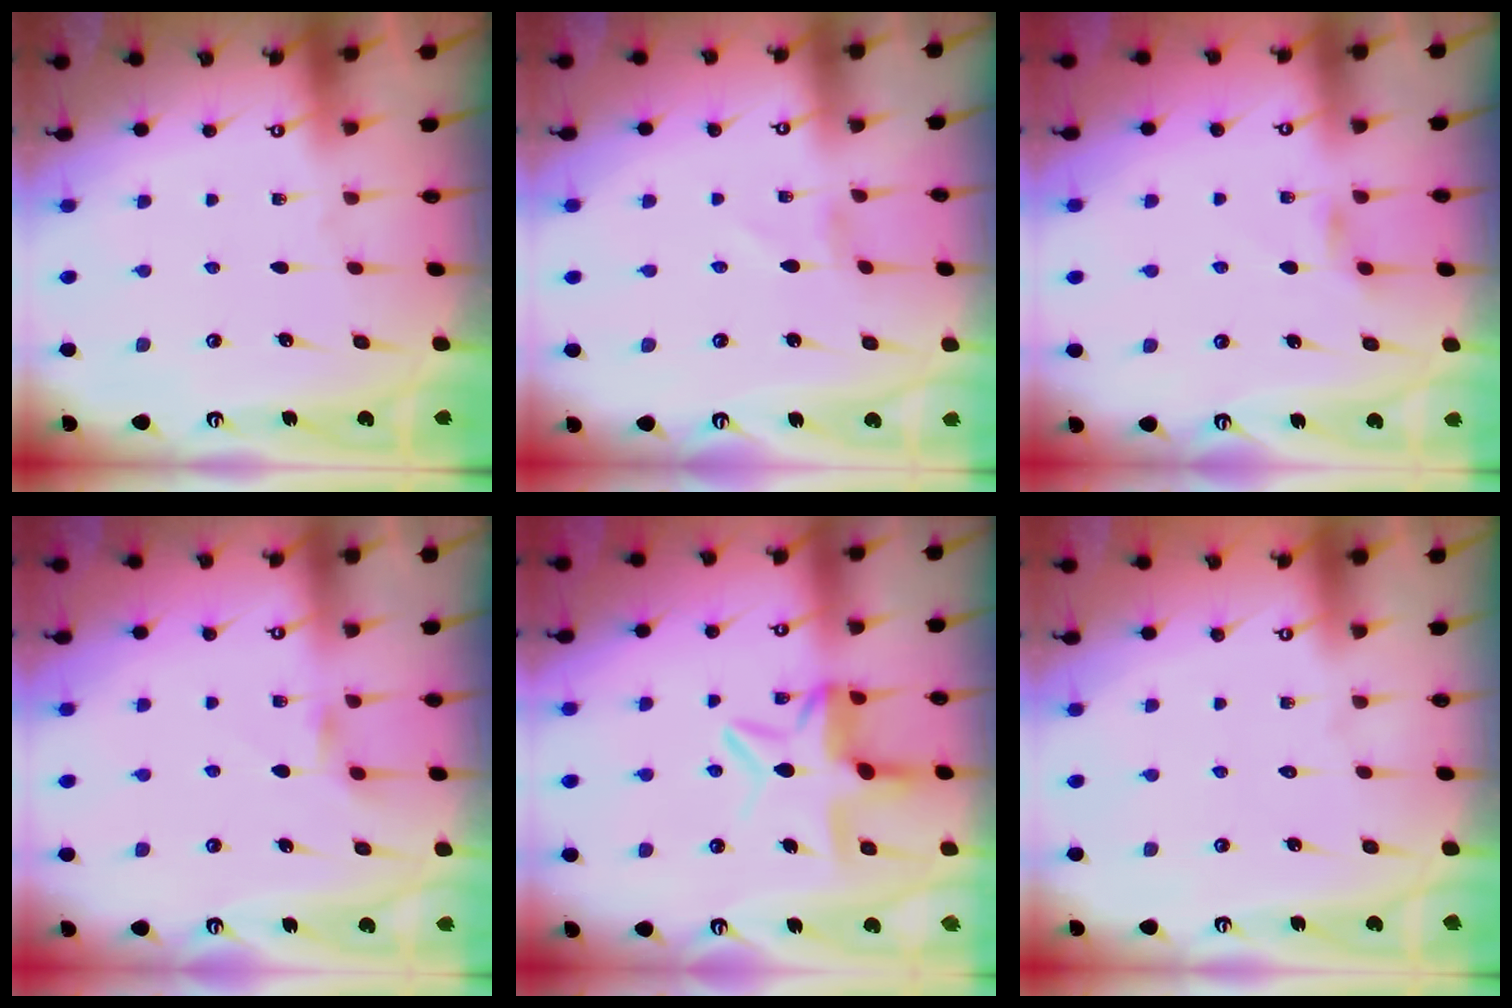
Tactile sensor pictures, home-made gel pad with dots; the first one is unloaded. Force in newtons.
{"total": 1.0, "press": 1.0, "slide": 0.1}
{"total": 3.1, "press": 3.1, "slide": 0.4}
{"total": 4.8, "press": 4.8, "slide": 0.5}
{"total": 8.4, "press": 8.3, "slide": 1.0}
{"total": 1.6, "press": 1.6, "slide": 0.2}